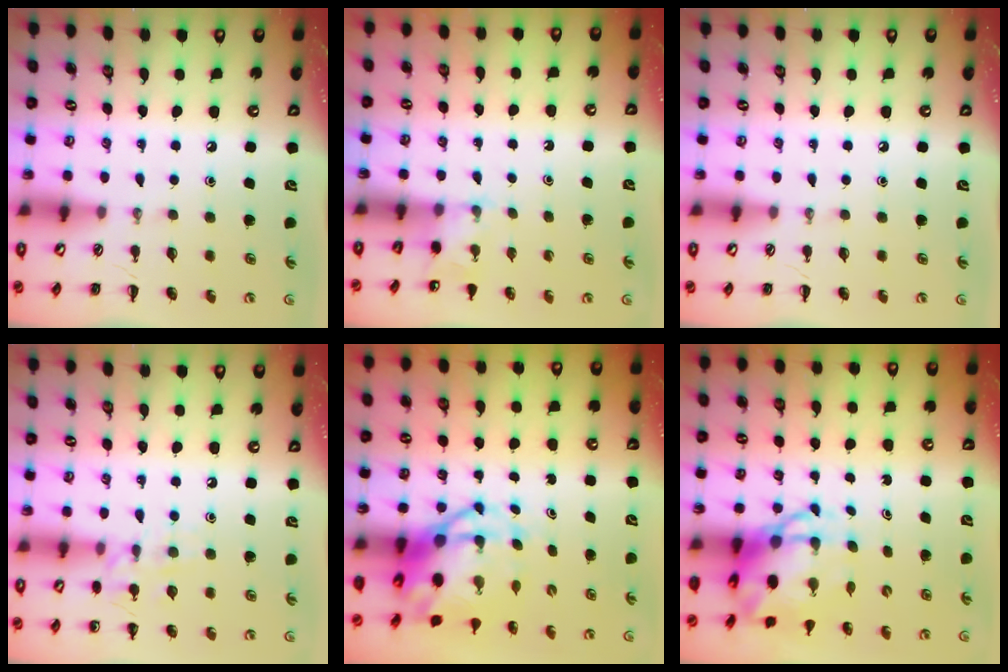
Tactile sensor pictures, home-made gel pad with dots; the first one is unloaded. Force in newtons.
{"total": 2.0, "press": 1.9, "slide": 0.6}
{"total": 0.0}
{"total": 9.1, "press": 9.1, "slide": 1.1}
{"total": 8.0, "press": 7.7, "slide": 2.1}
{"total": 6.6, "press": 6.4, "slide": 1.8}